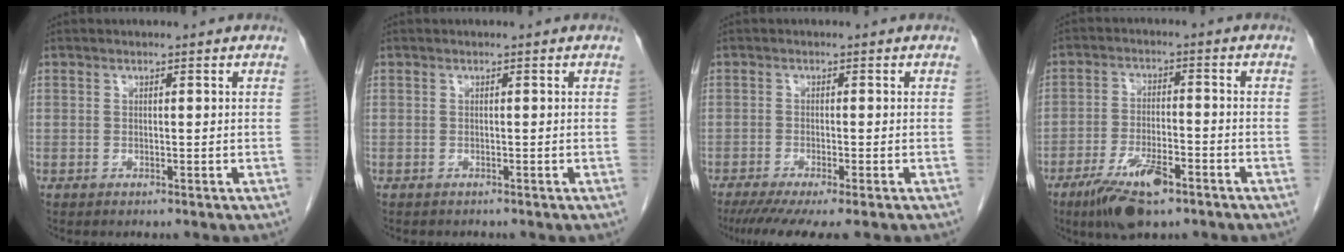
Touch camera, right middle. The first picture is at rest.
{"total": 1.3, "force": [-1.1, 0.5, 0.3], "torque": [-0.010, -0.001, -0.013]}
{"total": 8.0, "force": [-6.2, 0.5, 5.0], "torque": [-0.068, -0.018, -0.098]}
{"total": 9.0, "force": [-5.7, 2.5, 6.6], "torque": [-0.125, -0.011, -0.096]}